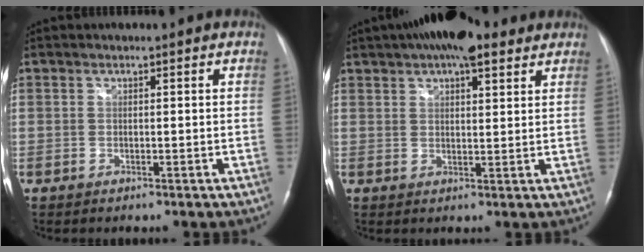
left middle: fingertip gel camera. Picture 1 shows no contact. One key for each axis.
{"total": 11.4, "fx": 8.1, "fy": 3.6, "fz": 7.3, "tx": -0.119, "ty": 0.035, "tz": 0.126}